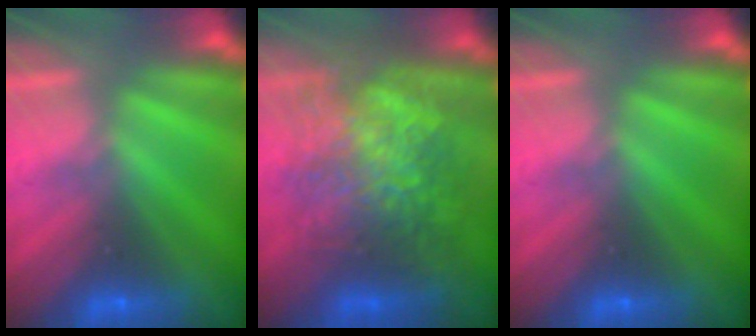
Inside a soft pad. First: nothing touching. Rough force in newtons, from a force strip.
{"total": 9.3}
{"total": 0.0}